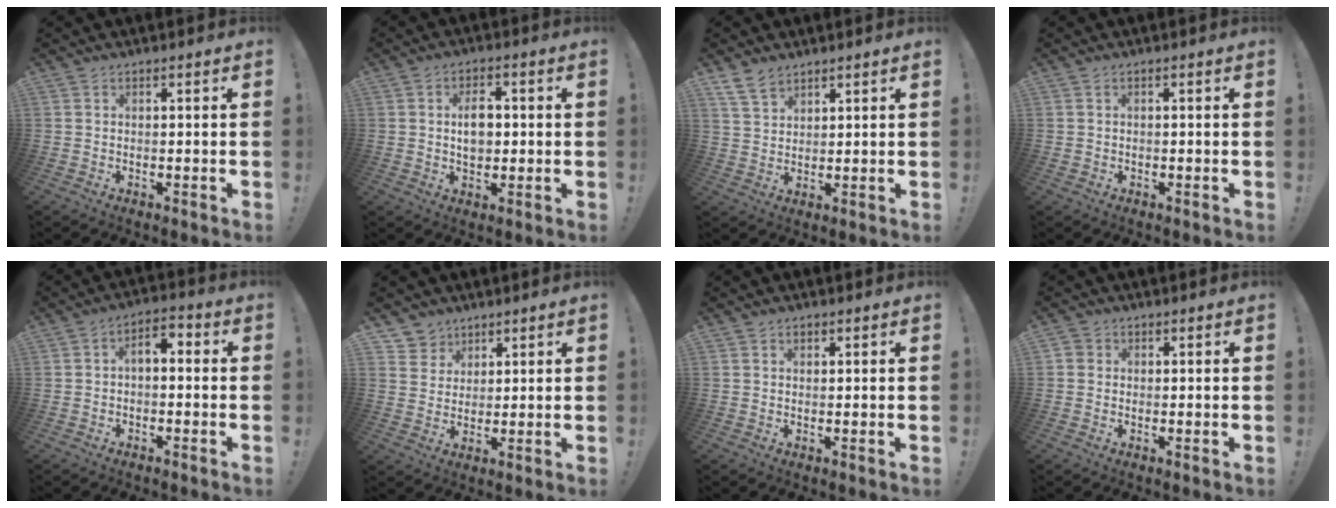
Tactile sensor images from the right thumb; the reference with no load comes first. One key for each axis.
{"total": 6.6, "fx": 0.7, "fy": 4.6, "fz": 4.7, "tx": -0.069, "ty": 0.002, "tz": 0.008}
{"total": 6.5, "fx": 4.9, "fy": 3.5, "fz": 2.6, "tx": -0.057, "ty": -0.017, "tz": 0.097}
{"total": 0.5, "fx": 0.0, "fy": 0.5, "fz": 0.0, "tx": 0.001, "ty": 0.002, "tz": 0.000}
{"total": 4.3, "fx": -1.3, "fy": 2.6, "fz": 3.2, "tx": -0.052, "ty": 0.012, "tz": -0.024}
{"total": 5.5, "fx": 3.5, "fy": 4.2, "fz": -0.1, "tx": 0.000, "ty": -0.032, "tz": 0.070}
{"total": 0.9, "fx": 0.6, "fy": 0.6, "fz": 0.4, "tx": -0.001, "ty": -0.001, "tz": 0.010}
{"total": 2.0, "fx": 0.4, "fy": 1.8, "fz": 0.7, "tx": -0.006, "ty": 0.001, "tz": 0.006}